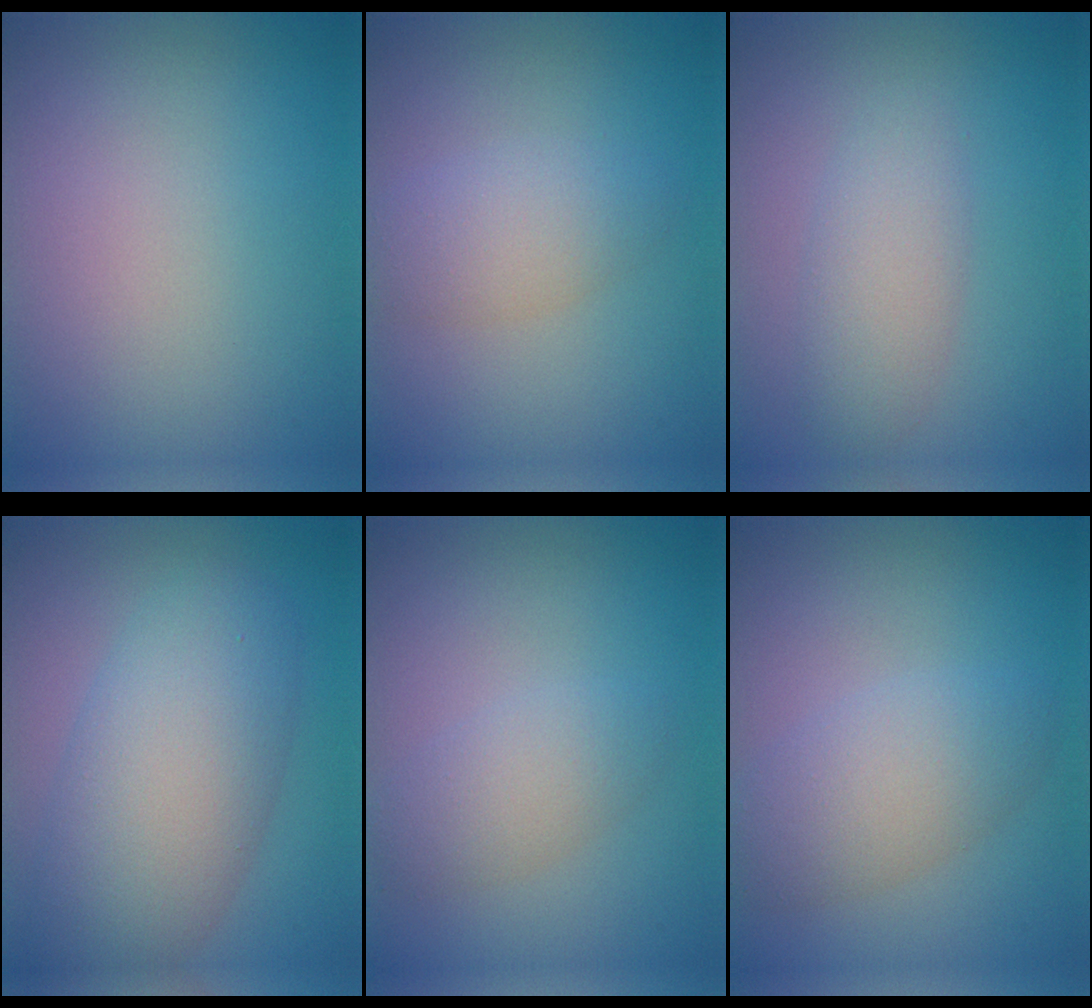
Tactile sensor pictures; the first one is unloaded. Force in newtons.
{"total": 3.0, "press": 3.0, "slide": 0.2}
{"total": 2.9, "press": 2.9, "slide": 0.1}
{"total": 7.9, "press": 7.9, "slide": 0.4}
{"total": 2.6, "press": 2.6, "slide": 0.1}
{"total": 4.1, "press": 4.1, "slide": 0.0}